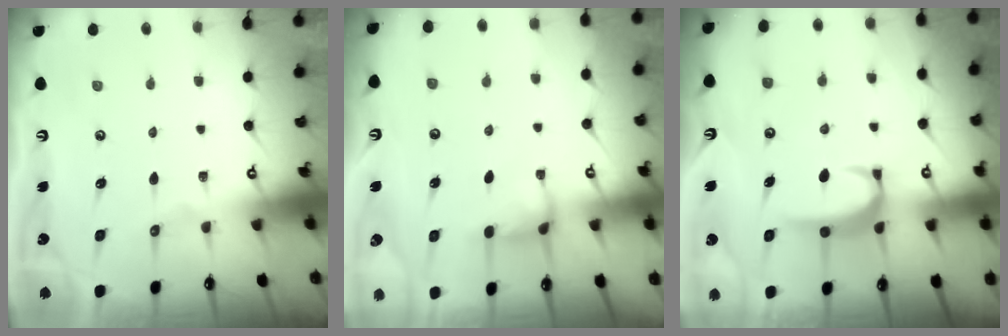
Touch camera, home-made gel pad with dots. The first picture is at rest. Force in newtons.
{"total": 1.5, "press": 1.3, "slide": 0.7}
{"total": 2.8, "press": 2.8, "slide": 0.4}